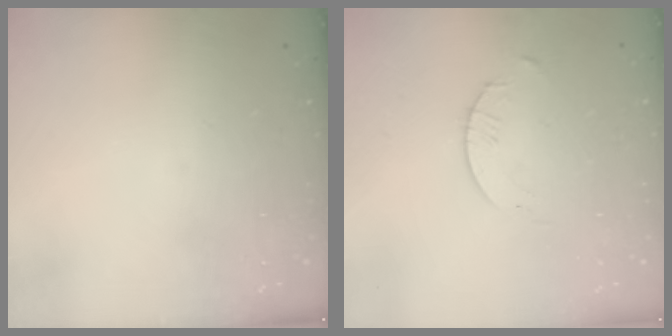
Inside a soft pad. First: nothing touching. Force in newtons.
{"total": 2.1, "press": 2.1, "slide": 0.3}